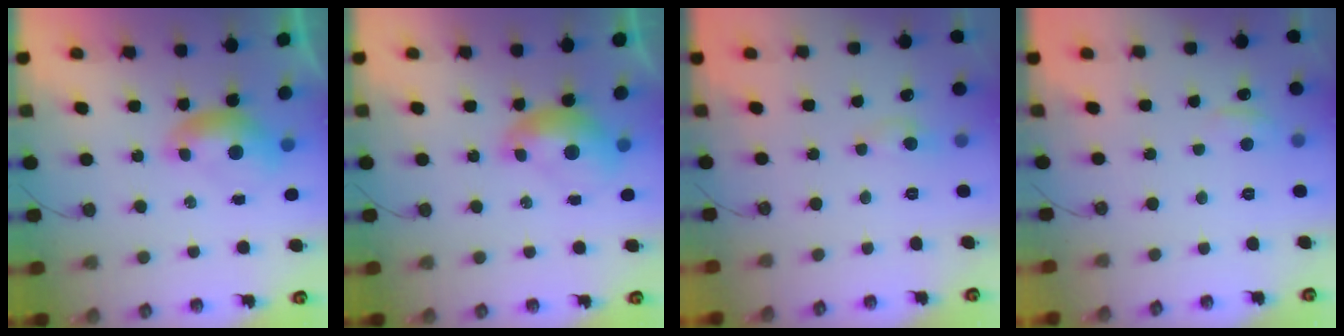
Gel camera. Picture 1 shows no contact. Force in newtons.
{"total": 1.3, "press": 1.3, "slide": 0.2}
{"total": 1.5, "press": 1.5, "slide": 0.1}
{"total": 0.0}